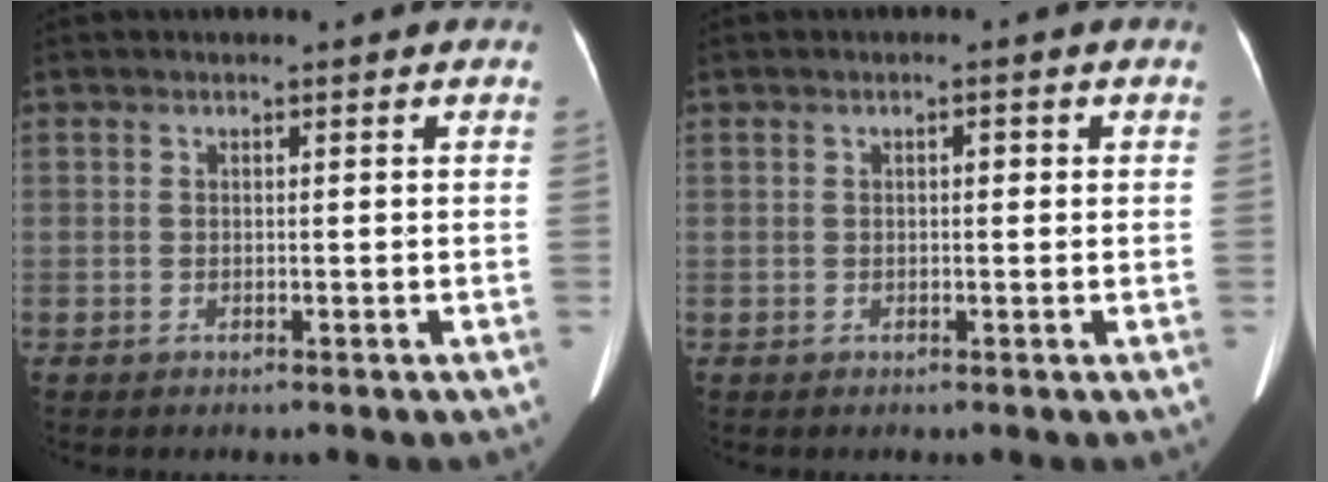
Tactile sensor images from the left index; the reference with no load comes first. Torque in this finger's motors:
{"motor_torque": [-0.10, 0.09, 0.01, 0.00]}